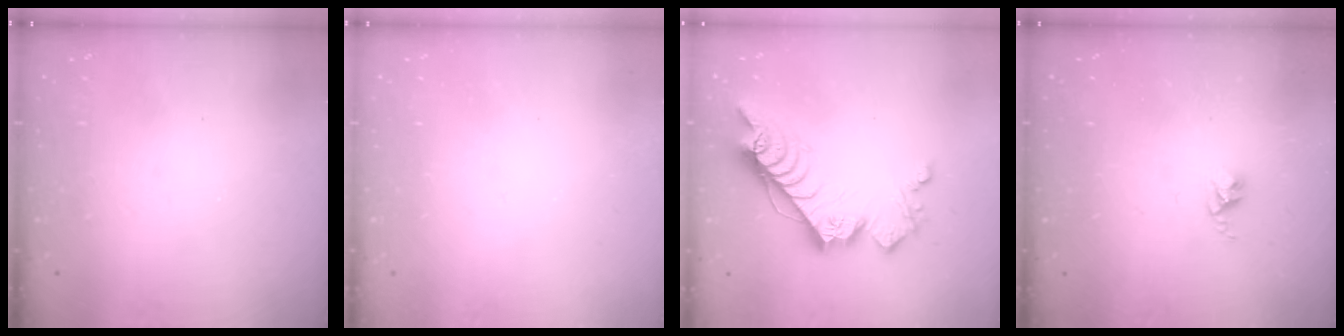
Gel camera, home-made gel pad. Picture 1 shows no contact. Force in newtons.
{"total": 0.0}
{"total": 14.6, "press": 14.5, "slide": 1.0}
{"total": 2.4, "press": 2.4, "slide": 0.3}